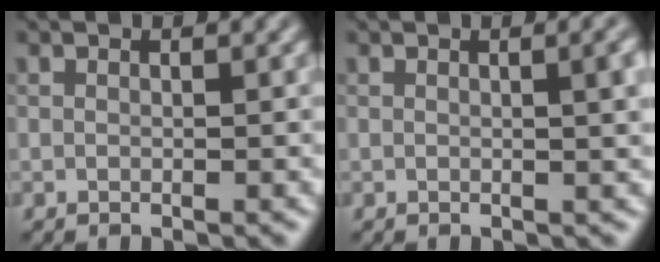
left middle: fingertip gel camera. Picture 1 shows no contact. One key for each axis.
{"total": 3.5, "fx": 0.6, "fy": 1.1, "fz": 3.2, "tx": -0.033, "ty": 0.008, "tz": 0.007}